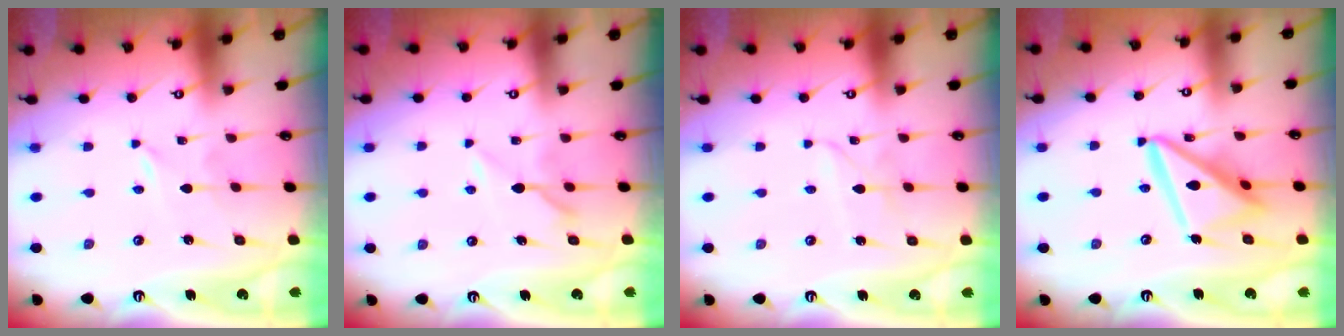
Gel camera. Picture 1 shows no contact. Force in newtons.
{"total": 5.6, "press": 5.5, "slide": 0.7}
{"total": 2.4, "press": 2.4, "slide": 0.3}
{"total": 14.6, "press": 14.6, "slide": 1.6}